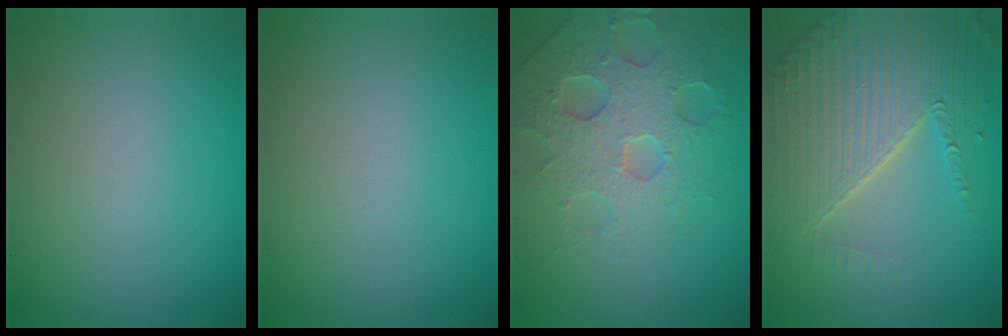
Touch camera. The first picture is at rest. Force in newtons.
{"total": 0.0}
{"total": 4.6, "press": 4.5, "slide": 1.0}
{"total": 7.0, "press": 5.4, "slide": 4.4}